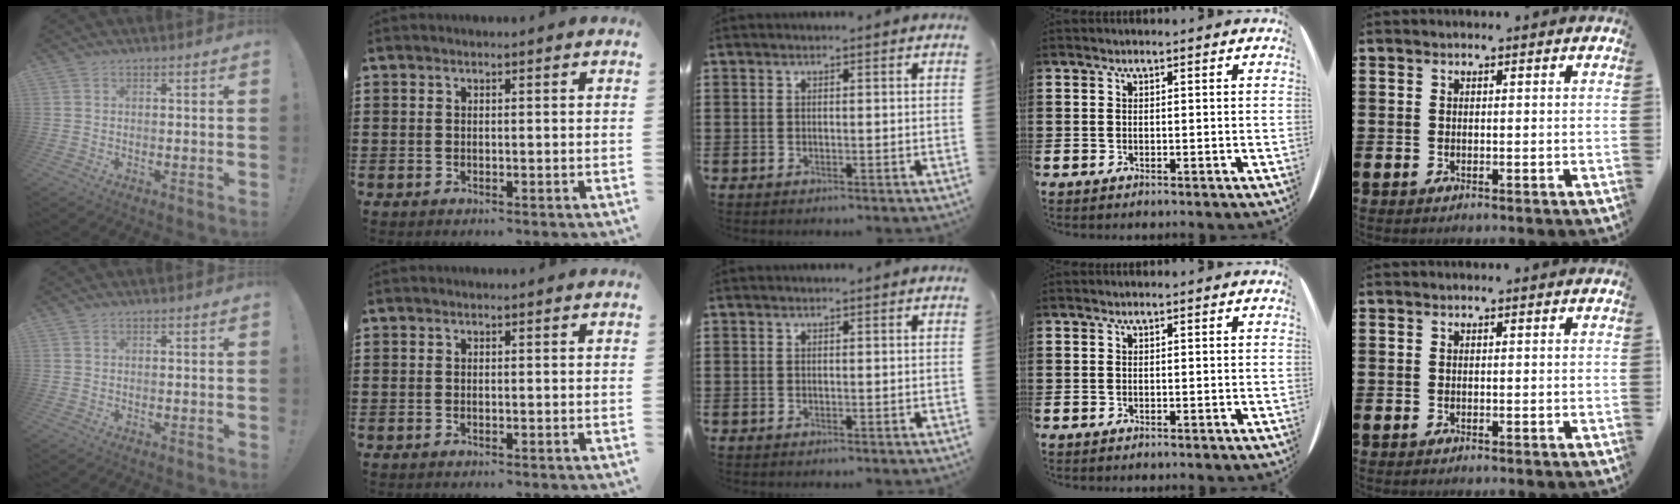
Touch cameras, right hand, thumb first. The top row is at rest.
{}